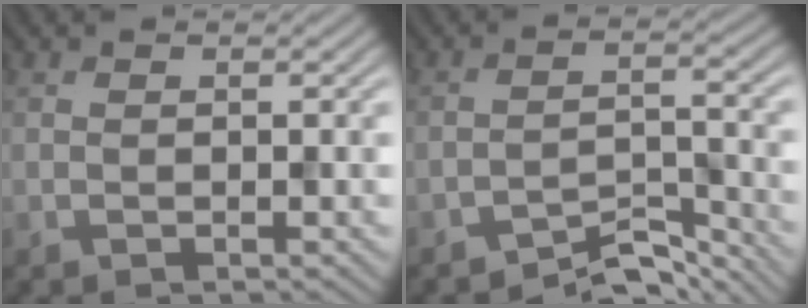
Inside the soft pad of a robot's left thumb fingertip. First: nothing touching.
{"total": 5.1, "force": [-4.6, 1.1, 1.9], "torque": [-0.028, 0.005, -0.080]}